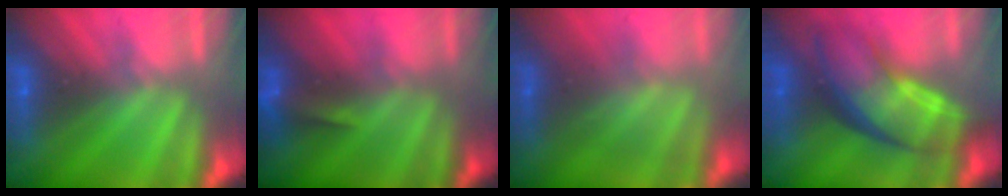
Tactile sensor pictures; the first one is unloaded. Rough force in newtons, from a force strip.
{"total": 4.7}
{"total": 3.7}
{"total": 8.1}